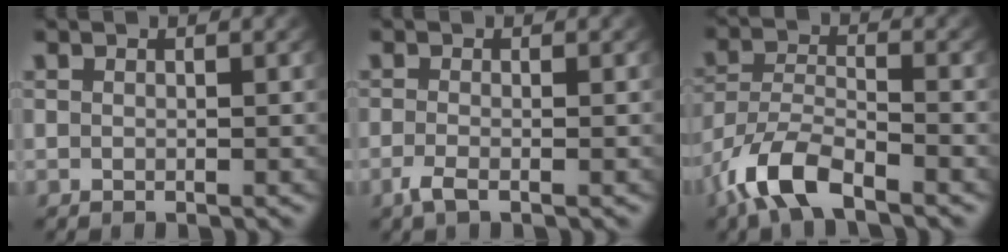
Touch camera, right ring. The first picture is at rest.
{"total": 1.9, "force": [-1.3, 0.4, 1.3], "torque": [-0.037, -0.014, -0.020]}
{"total": 4.5, "force": [-3.1, 1.7, 2.9], "torque": [-0.074, -0.023, -0.046]}